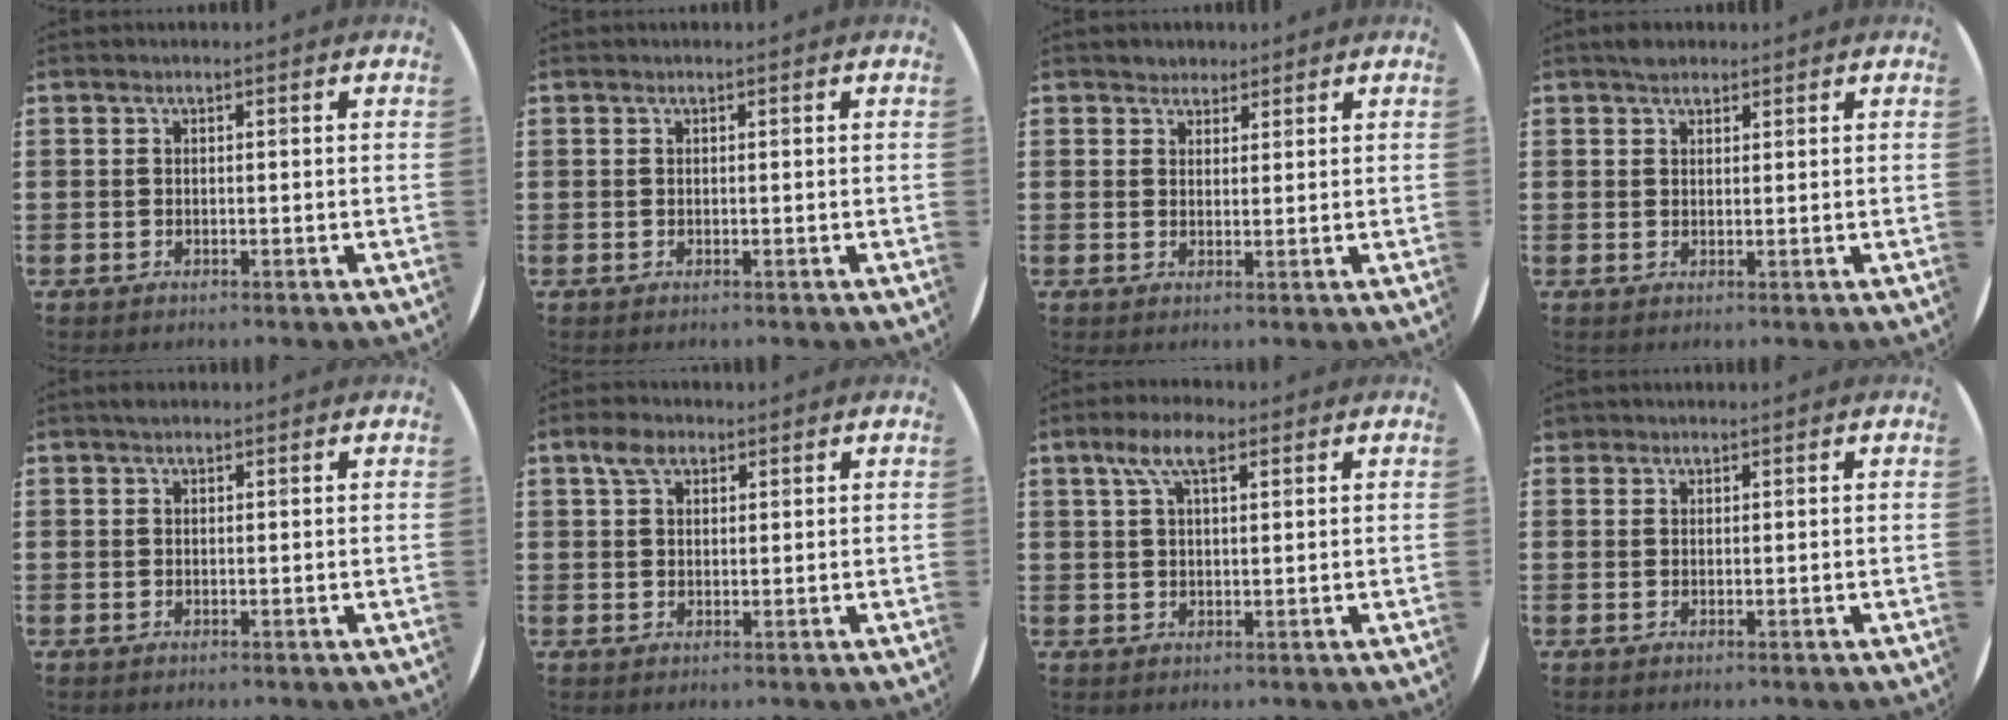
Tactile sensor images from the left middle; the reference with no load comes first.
{"total": 0.0}
{"total": 1.9, "force": [1.6, 0.9, -0.1], "torque": [0.008, 0.003, 0.031]}
{"total": 1.6, "force": [1.5, 0.7, 0.1], "torque": [0.004, 0.001, 0.027]}
{"total": 0.7, "force": [0.6, 0.3, 0.2], "torque": [0.004, 0.000, 0.010]}
{"total": 3.3, "force": [2.2, 1.9, 1.5], "torque": [-0.018, 0.001, 0.038]}
{"total": 5.7, "force": [3.4, 2.3, 4.0], "torque": [-0.080, 0.007, 0.058]}
{"total": 0.9, "force": [0.8, 0.4, -0.1], "torque": [0.000, 0.002, 0.016]}